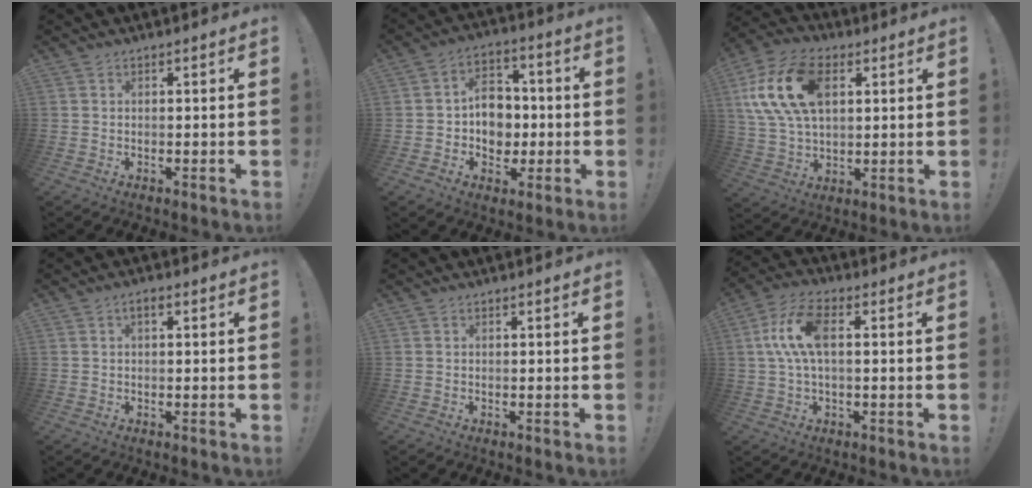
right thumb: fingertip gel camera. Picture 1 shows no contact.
{"total": 10.9, "force": [-0.1, 9.5, 5.4], "torque": [-0.079, 0.009, 0.007]}
{"total": 19.3, "force": [5.7, 12.2, 13.9], "torque": [-0.267, -0.001, 0.103]}
{"total": 1.7, "force": [0.4, 0.8, 1.5], "torque": [-0.023, 0.002, 0.004]}
{"total": 0.0}
{"total": 11.5, "force": [1.2, 5.4, 10.1], "torque": [-0.204, 0.007, 0.022]}